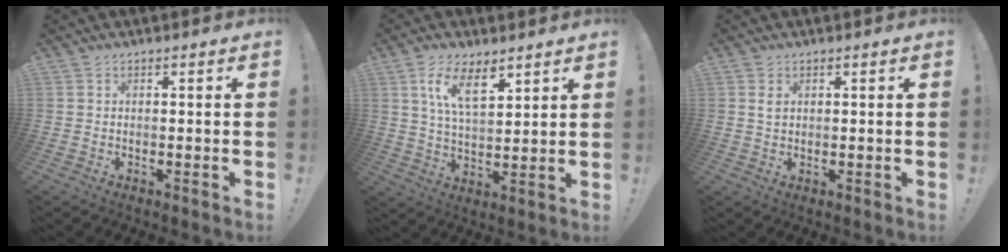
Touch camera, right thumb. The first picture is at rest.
{"total": 10.6, "force": [6.2, 4.4, 7.4], "torque": [-0.125, -0.024, 0.112]}
{"total": 1.8, "force": [0.7, 1.2, 1.0], "torque": [-0.015, -0.001, 0.011]}